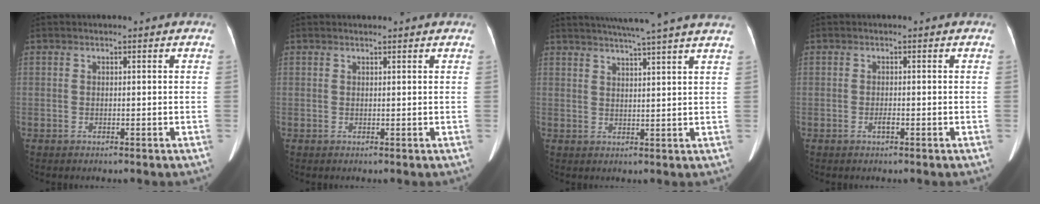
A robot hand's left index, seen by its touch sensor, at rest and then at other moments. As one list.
[{"total": 2.0, "force": [2.0, 0.2, 0.5], "torque": [-0.015, 0.015, 0.022]}, {"total": 13.9, "force": [12.0, -1.1, 7.0], "torque": [-0.113, 0.007, 0.147]}, {"total": 0.8, "force": [-0.5, 0.1, 0.6], "torque": [-0.017, -0.002, -0.007]}]